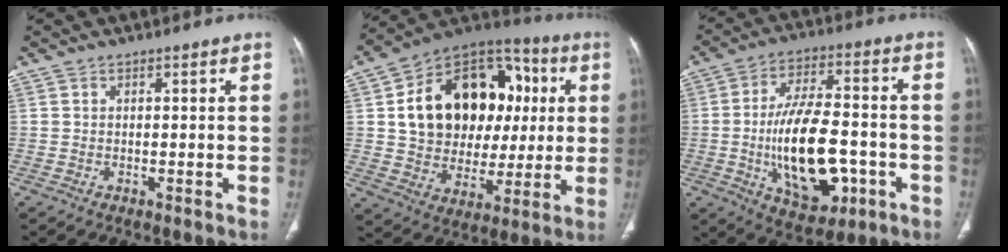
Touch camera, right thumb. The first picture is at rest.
{"total": 25.4, "force": [4.5, 18.3, 16.9], "torque": [-0.227, 0.026, 0.081]}
{"total": 18.7, "force": [-4.3, 9.2, 15.7], "torque": [-0.249, 0.020, -0.057]}